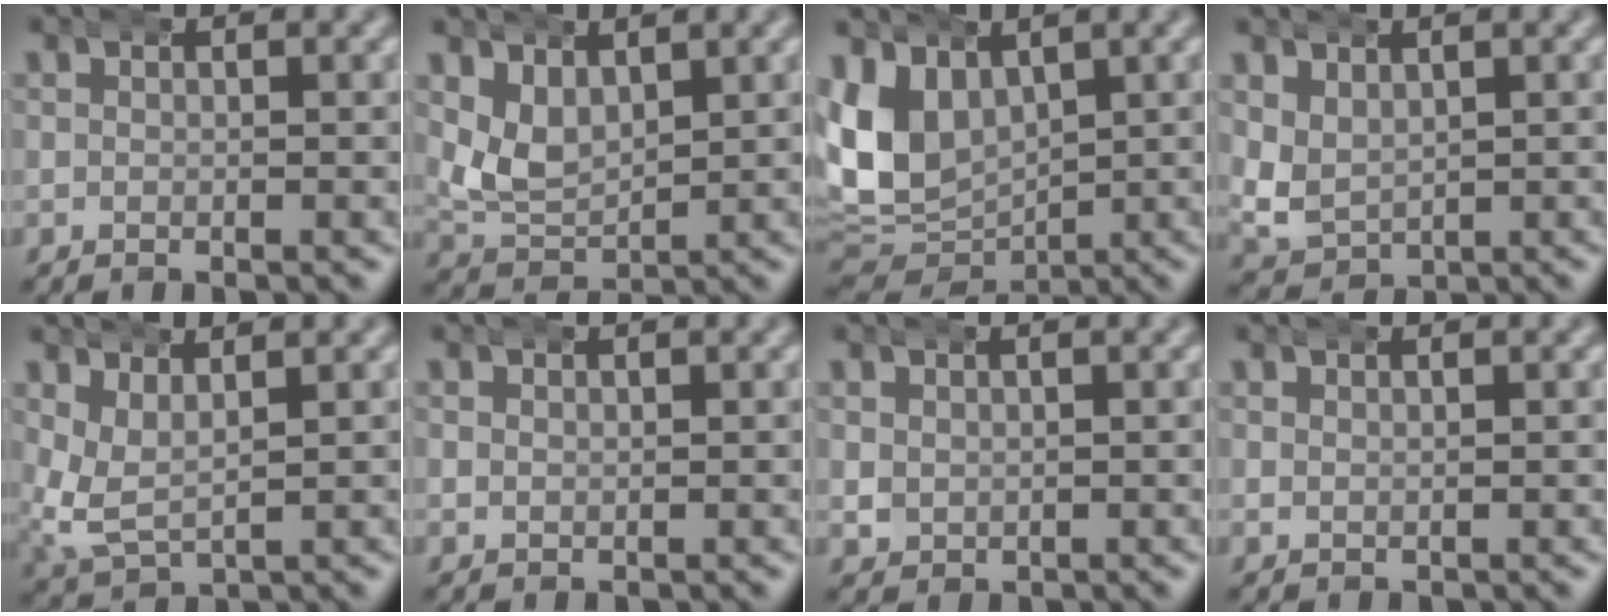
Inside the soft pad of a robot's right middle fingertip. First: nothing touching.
{"total": 4.9, "force": [2.0, 3.7, 2.5], "torque": [-0.078, -0.020, 0.044]}
{"total": 11.0, "force": [1.0, 9.2, 6.0], "torque": [-0.153, -0.031, 0.032]}
{"total": 4.1, "force": [1.0, 3.4, 2.0], "torque": [-0.075, -0.029, 0.034]}
{"total": 4.4, "force": [1.5, 3.3, 2.6], "torque": [-0.088, -0.024, 0.040]}
{"total": 0.8, "force": [0.6, 0.5, 0.1], "torque": [-0.010, -0.006, 0.016]}
{"total": 1.3, "force": [0.6, 1.1, 0.3], "torque": [-0.024, -0.010, 0.020]}
{"total": 0.6, "force": [0.6, 0.1, 0.1], "torque": [-0.003, -0.003, 0.016]}